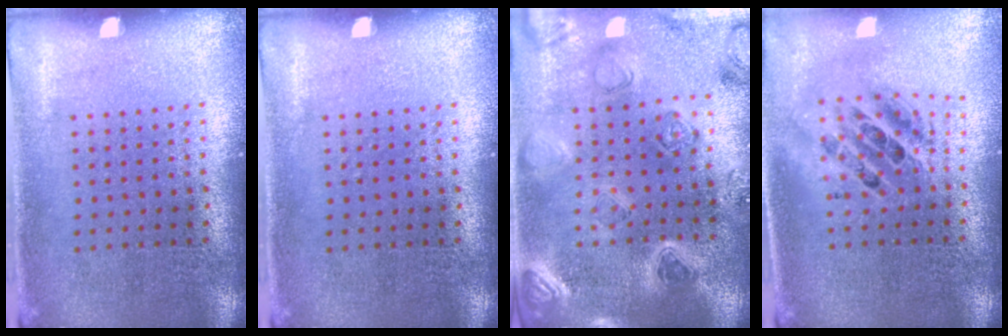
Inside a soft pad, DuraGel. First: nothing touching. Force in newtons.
{"total": 0.0}
{"total": 2.3, "press": 2.3, "slide": 0.2}
{"total": 1.8, "press": 1.5, "slide": 1.1}